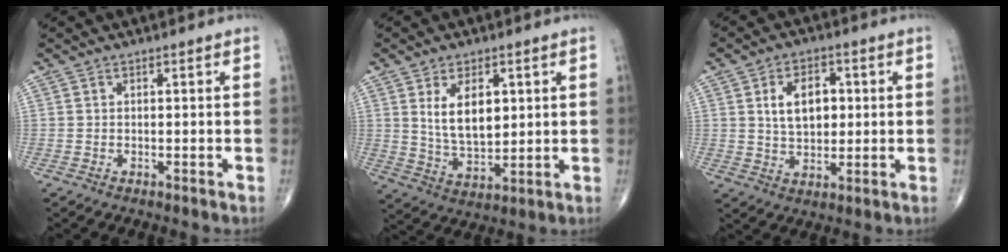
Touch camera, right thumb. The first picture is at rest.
{"total": 9.7, "force": [2.6, 5.3, 7.7], "torque": [-0.112, -0.021, 0.060]}
{"total": 8.7, "force": [1.7, 5.5, 6.5], "torque": [-0.086, -0.001, 0.031]}